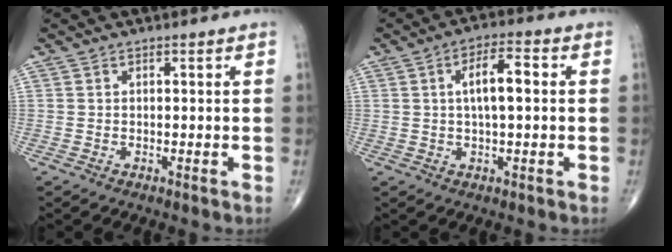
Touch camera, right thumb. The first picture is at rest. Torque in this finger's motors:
{"motor_torque": [-0.01, 0.19, 0.15, 0.10, 0.09]}